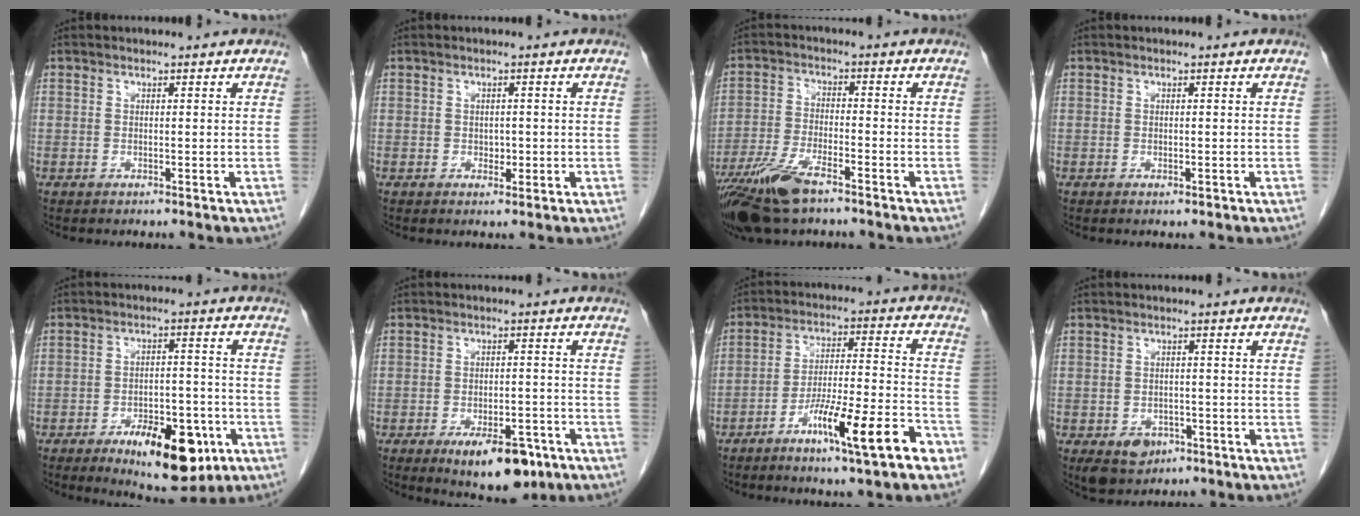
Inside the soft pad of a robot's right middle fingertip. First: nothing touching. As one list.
[{"total": 1.4, "force": [-0.3, 1.0, 1.0], "torque": [-0.012, 0.001, 0.000]}, {"total": 10.3, "force": [-7.1, 2.5, 7.1], "torque": [-0.142, -0.019, -0.131]}, {"total": 0.5, "force": [-0.3, 0.2, 0.4], "torque": [-0.005, 0.000, -0.002]}, {"total": 12.7, "force": [-6.4, 5.1, 9.8], "torque": [-0.131, -0.001, -0.086]}, {"total": 9.8, "force": [-5.9, 4.0, 6.7], "torque": [-0.086, -0.004, -0.080]}, {"total": 12.6, "force": [-7.2, 0.5, 10.3], "torque": [-0.167, 0.000, -0.119]}, {"total": 5.2, "force": [-2.8, 3.7, 2.4], "torque": [-0.040, -0.002, -0.034]}]